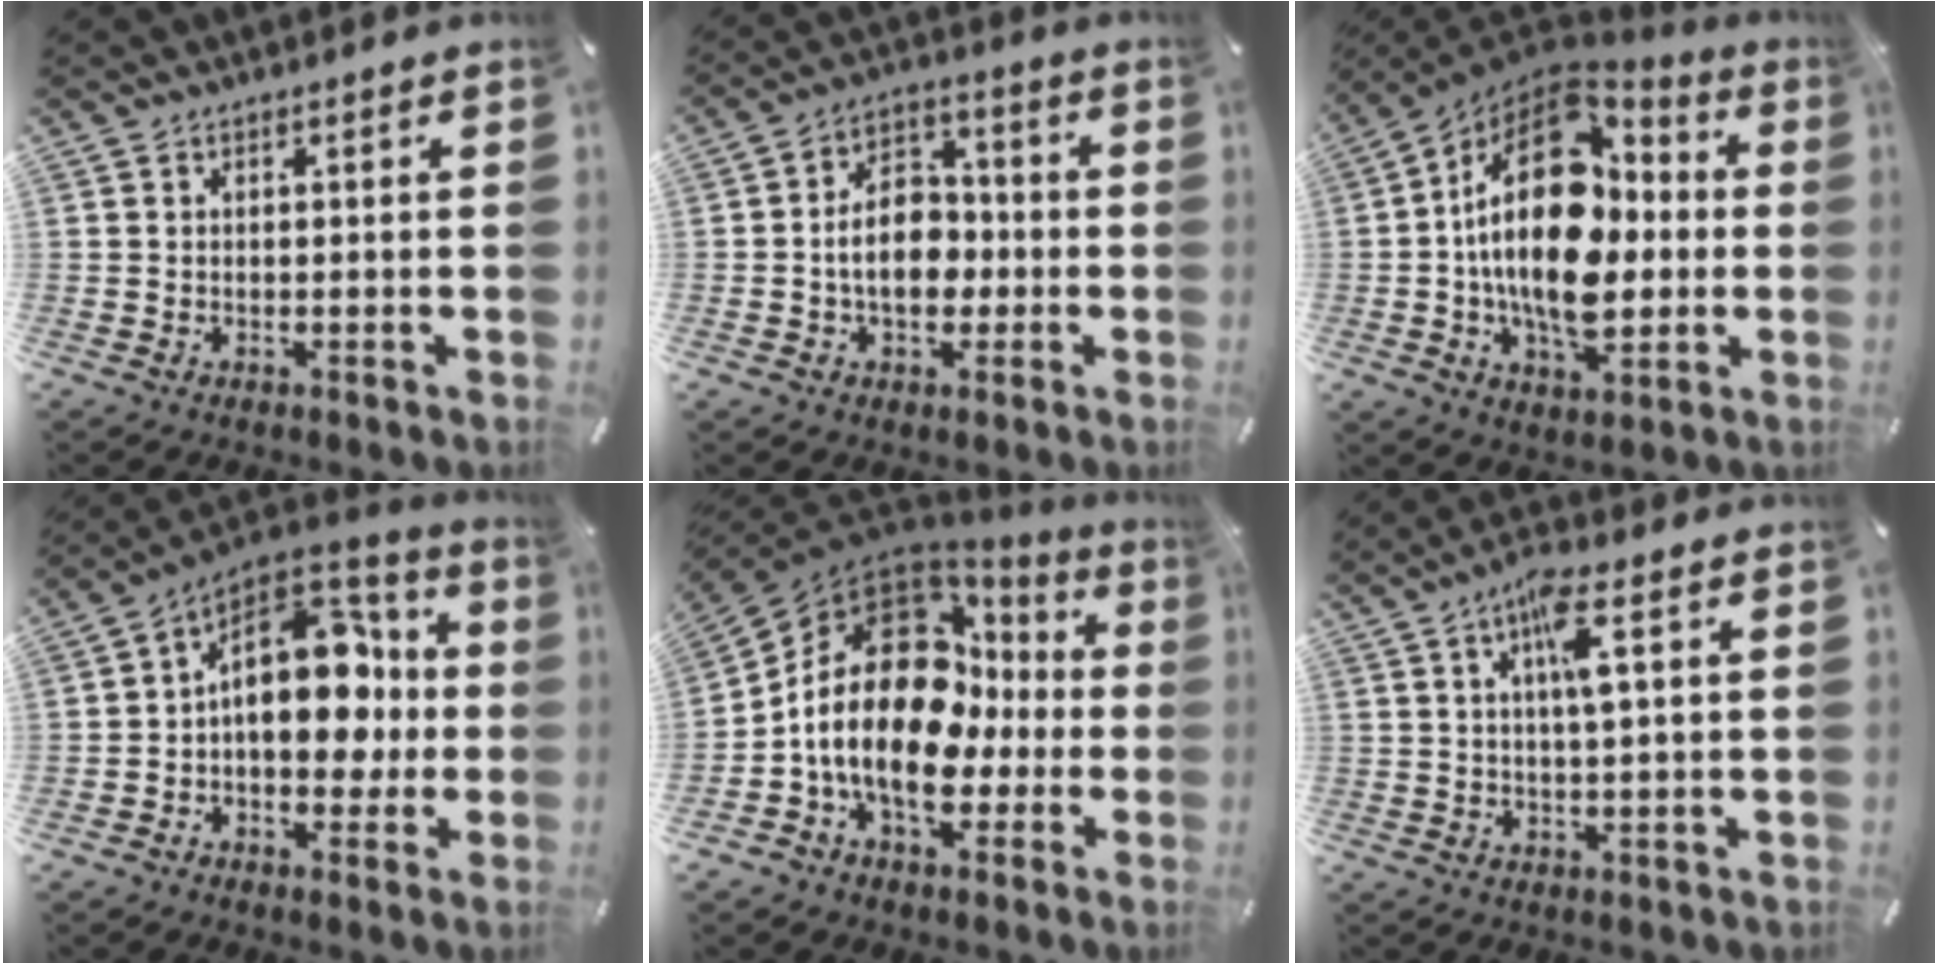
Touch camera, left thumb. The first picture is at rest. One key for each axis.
{"total": 10.2, "fx": -1.7, "fy": 7.5, "fz": 6.8, "tx": -0.109, "ty": 0.016, "tz": -0.029}
{"total": 24.7, "fx": 0.8, "fy": 15.1, "fz": 19.6, "tx": -0.371, "ty": -0.014, "tz": 0.014}
{"total": 17.6, "fx": 1.0, "fy": 11.9, "fz": 12.9, "tx": -0.173, "ty": -0.007, "tz": 0.018}
{"total": 20.6, "fx": -0.9, "fy": 14.4, "fz": 14.7, "tx": -0.276, "ty": 0.000, "tz": -0.012}
{"total": 7.0, "fx": 2.3, "fy": 1.2, "fz": 6.5, "tx": -0.125, "ty": 0.000, "tz": 0.035}